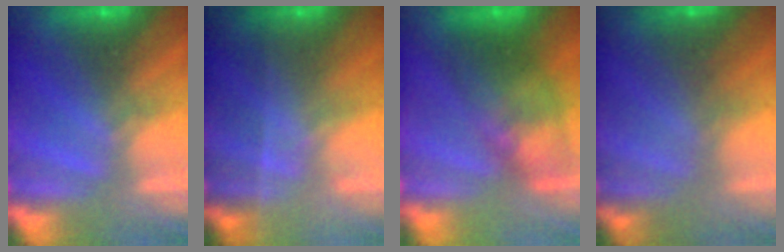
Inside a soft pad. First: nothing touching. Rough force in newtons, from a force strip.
{"total": 1.9}
{"total": 6.1}
{"total": 2.5}